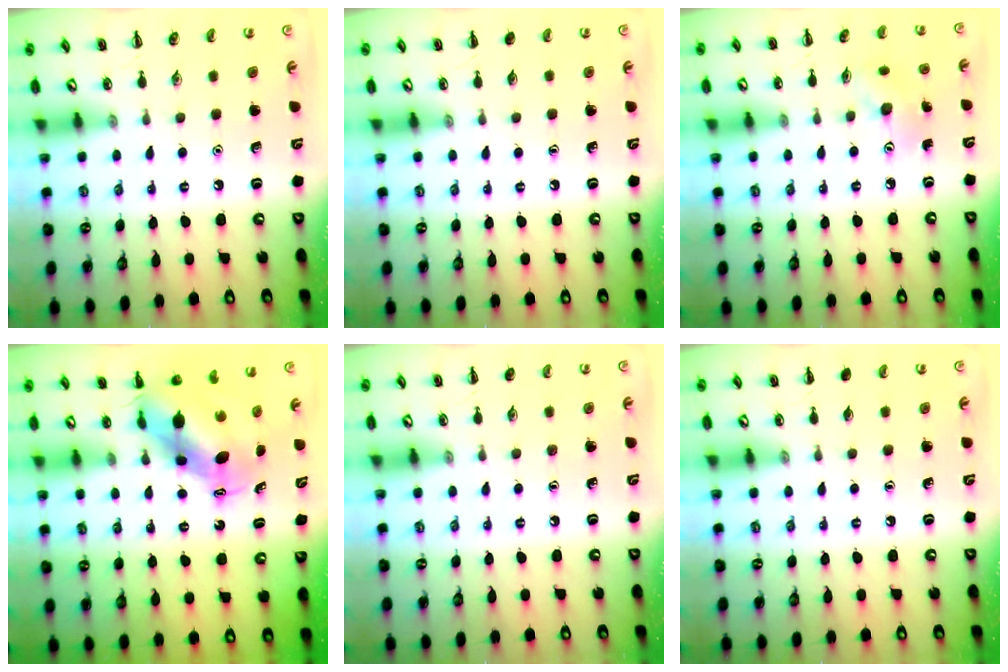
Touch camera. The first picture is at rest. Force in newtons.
{"total": 0.0}
{"total": 4.8, "press": 4.7, "slide": 0.4}
{"total": 7.9, "press": 7.7, "slide": 1.7}
{"total": 0.0}
{"total": 0.0}